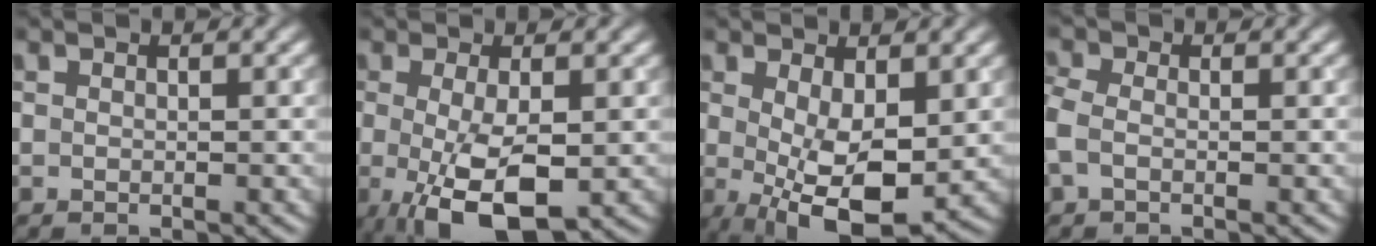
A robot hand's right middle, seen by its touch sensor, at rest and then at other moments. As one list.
[{"total": 6.3, "force": [-1.2, 2.1, 5.8], "torque": [-0.114, -0.018, -0.016]}, {"total": 7.5, "force": [-0.3, 3.1, 6.8], "torque": [-0.121, -0.017, 0.004]}, {"total": 2.2, "force": [-0.6, 1.5, 1.5], "torque": [-0.044, 0.002, -0.024]}]